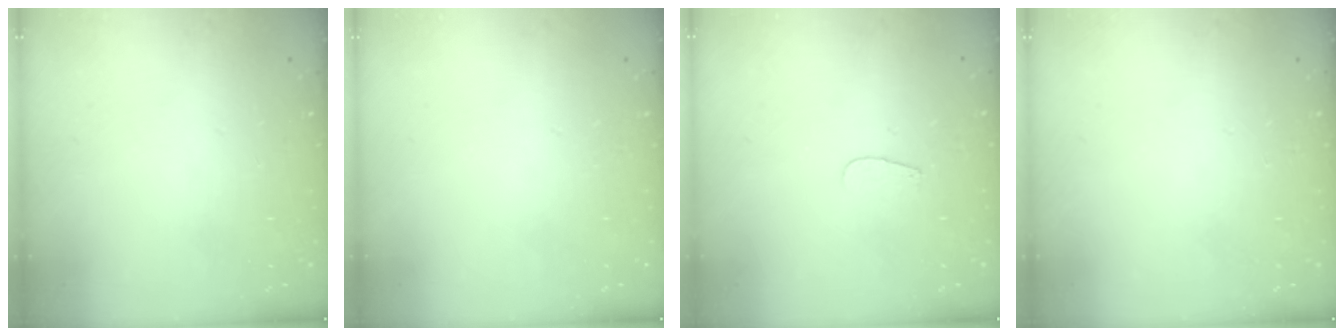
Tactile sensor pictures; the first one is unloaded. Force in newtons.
{"total": 0.0}
{"total": 3.7, "press": 3.7, "slide": 0.4}
{"total": 0.0}